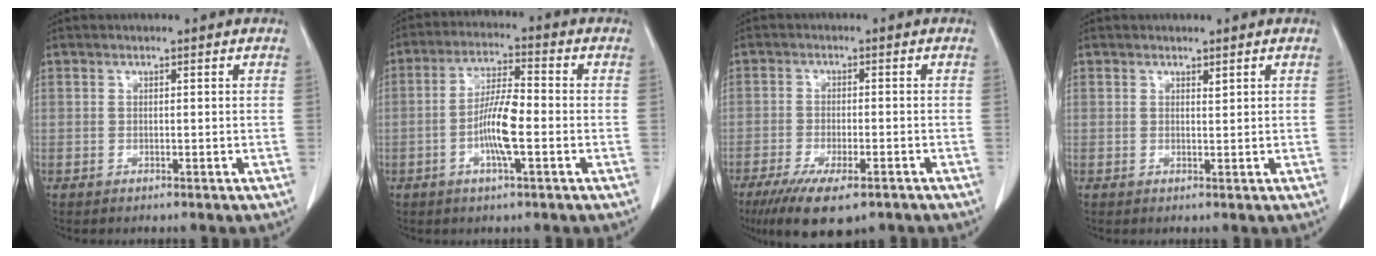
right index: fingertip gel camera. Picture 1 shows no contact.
{"total": 8.0, "force": [-2.0, 1.1, 7.7], "torque": [-0.150, 0.002, -0.043]}
{"total": 10.3, "force": [-7.0, 2.8, 7.1], "torque": [-0.112, -0.020, -0.107]}
{"total": 0.6, "force": [0.5, 0.1, 0.3], "torque": [-0.008, -0.006, 0.008]}